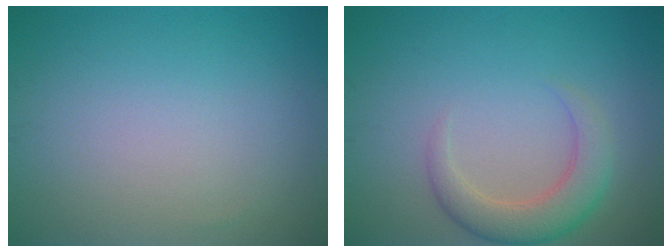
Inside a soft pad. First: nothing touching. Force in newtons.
{"total": 3.8, "press": 3.8, "slide": 0.2}